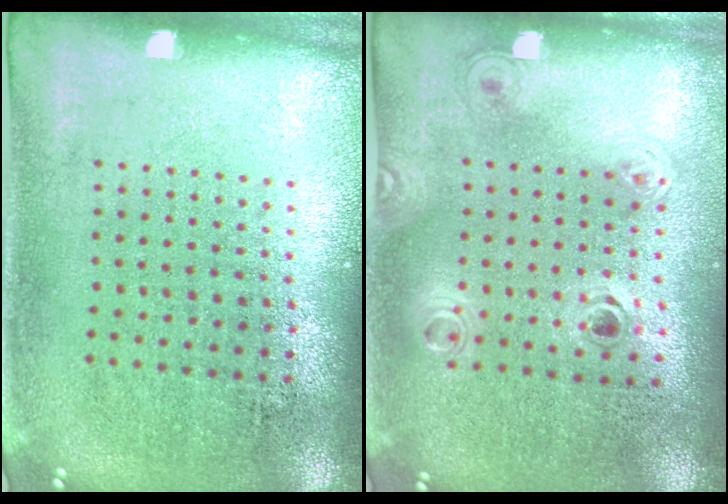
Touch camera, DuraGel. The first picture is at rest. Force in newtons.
{"total": 1.2, "press": 1.0, "slide": 0.7}